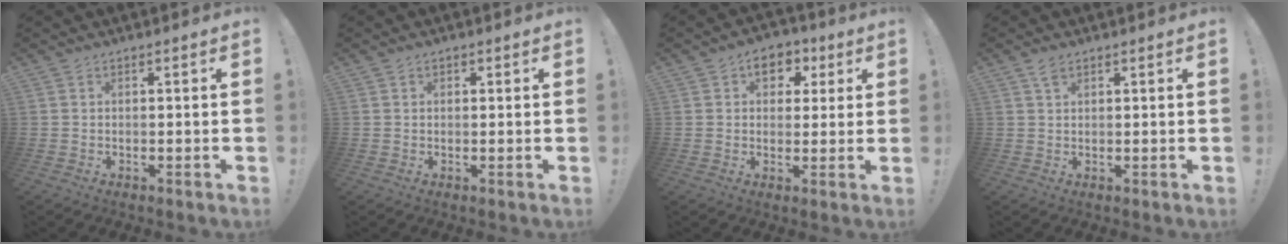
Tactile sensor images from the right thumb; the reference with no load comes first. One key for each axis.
{"total": 0.6, "fx": 0.4, "fy": 0.5, "fz": 0.2, "tx": 0.003, "ty": -0.001, "tz": 0.005}
{"total": 7.1, "fx": 2.5, "fy": 5.4, "fz": 3.9, "tx": -0.046, "ty": -0.003, "tz": 0.046}
{"total": 2.3, "fx": 1.6, "fy": 1.0, "fz": 1.3, "tx": -0.022, "ty": -0.002, "tz": 0.028}